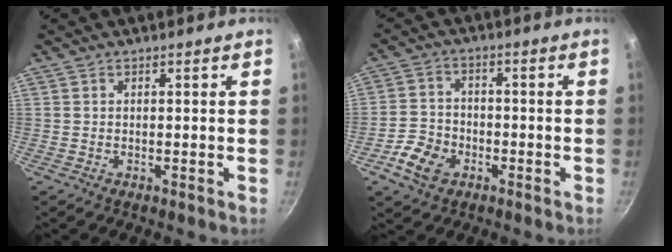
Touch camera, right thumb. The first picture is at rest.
{"total": 7.3, "force": [-3.4, 5.3, 3.7], "torque": [-0.063, 0.023, -0.070]}